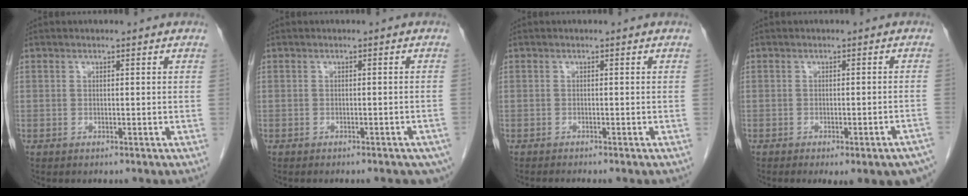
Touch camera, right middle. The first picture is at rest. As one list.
[{"total": 8.5, "force": [-6.7, 2.5, 4.5], "torque": [-0.054, -0.015, -0.070]}, {"total": 1.9, "force": [-1.7, -0.3, 0.9], "torque": [-0.012, -0.001, -0.025]}, {"total": 10.9, "force": [-8.9, 1.8, 6.0], "torque": [-0.028, 0.000, -0.095]}]